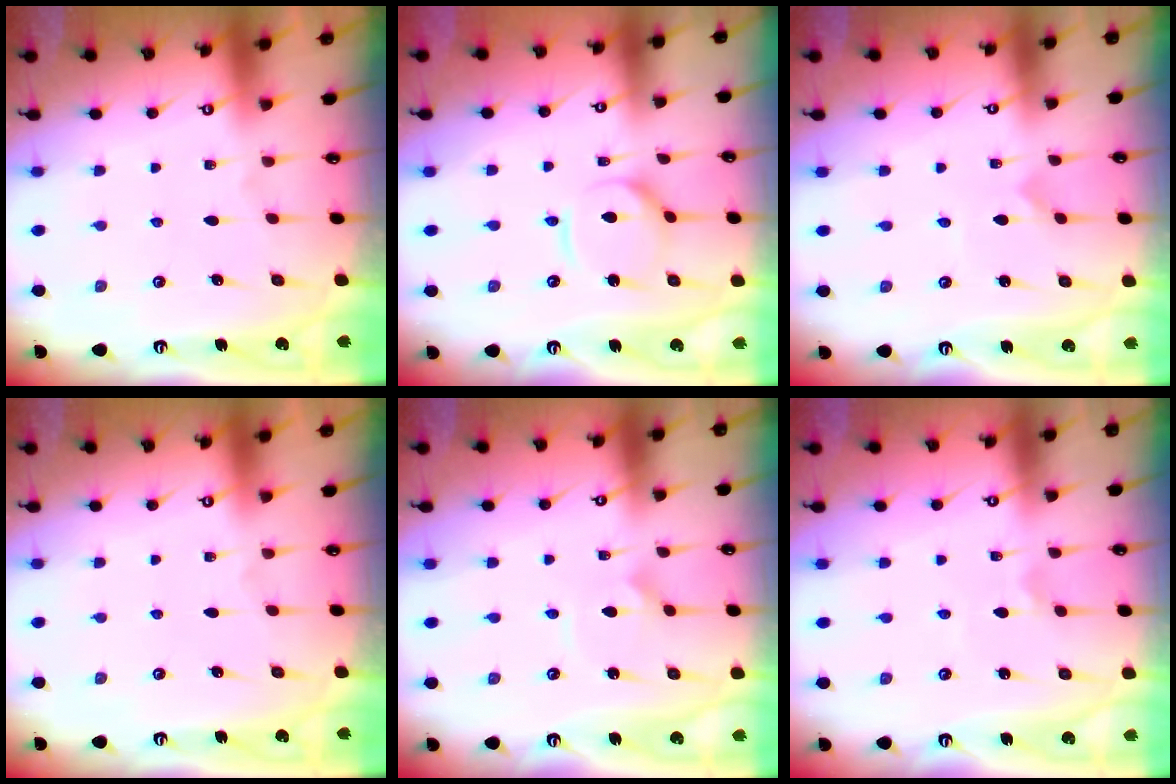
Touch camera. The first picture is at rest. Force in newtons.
{"total": 6.5, "press": 6.5, "slide": 0.6}
{"total": 0.0}
{"total": 0.0}
{"total": 2.7, "press": 2.7, "slide": 0.1}
{"total": 1.6, "press": 1.5, "slide": 0.2}